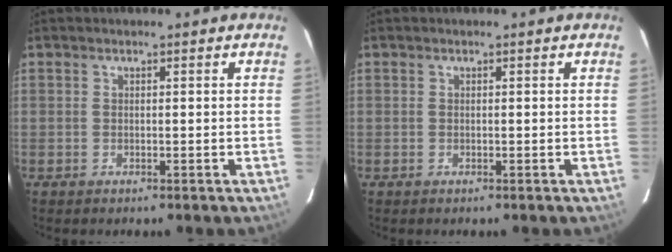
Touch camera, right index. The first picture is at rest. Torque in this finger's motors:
{"motor_torque": [0.01, 0.00, 0.00, 0.00]}